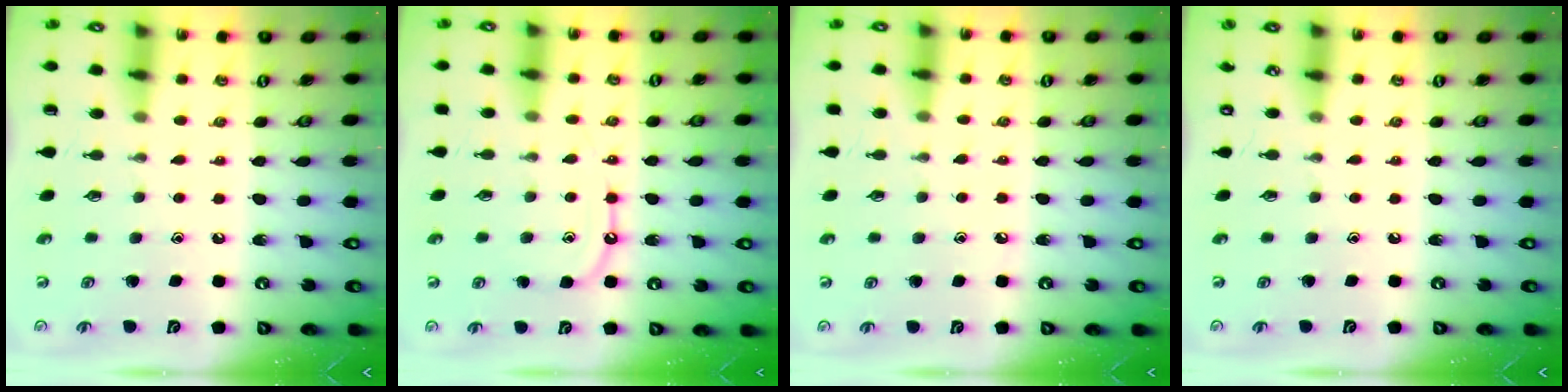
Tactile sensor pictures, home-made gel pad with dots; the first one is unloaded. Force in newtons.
{"total": 9.4, "press": 9.3, "slide": 1.0}
{"total": 3.5, "press": 3.5, "slide": 0.6}
{"total": 0.0}